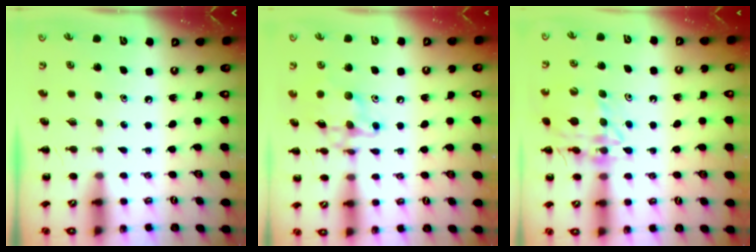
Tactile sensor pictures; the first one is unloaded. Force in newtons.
{"total": 13.2, "press": 13.2, "slide": 0.7}
{"total": 15.5, "press": 15.4, "slide": 1.8}